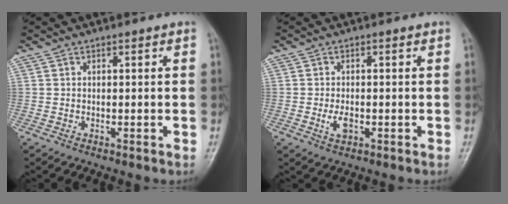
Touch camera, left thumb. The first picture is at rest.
{"total": 2.7, "force": [-0.7, 1.5, 2.2], "torque": [-0.043, -0.003, -0.011]}